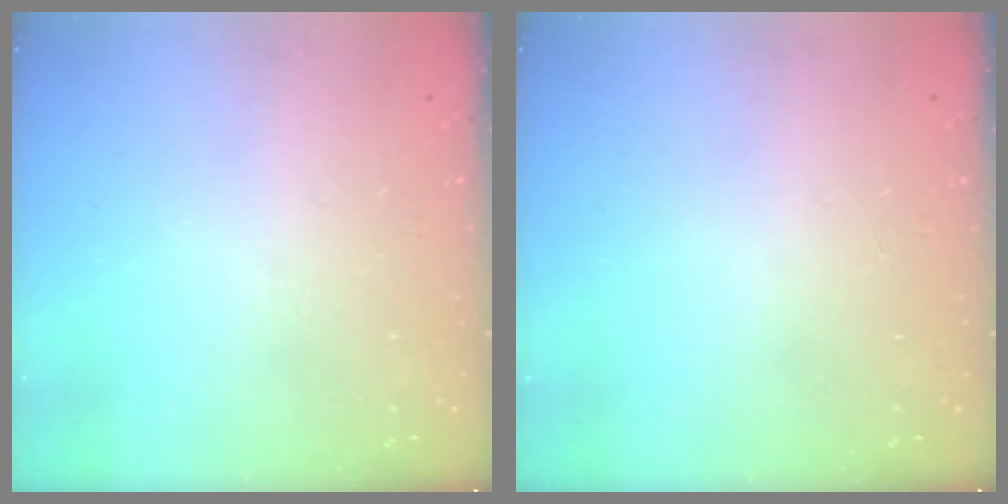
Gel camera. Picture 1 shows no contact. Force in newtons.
{"total": 0.0}